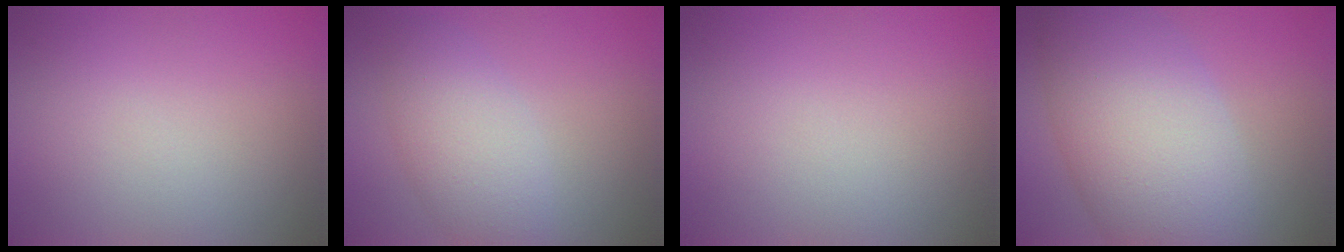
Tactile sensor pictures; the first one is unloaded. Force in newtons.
{"total": 4.4, "press": 4.4, "slide": 0.3}
{"total": 0.0}
{"total": 11.1, "press": 11.1, "slide": 0.6}